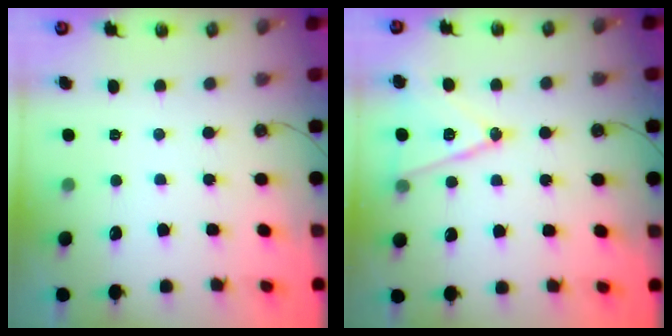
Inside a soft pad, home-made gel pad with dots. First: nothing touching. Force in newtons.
{"total": 13.7, "press": 13.3, "slide": 3.5}